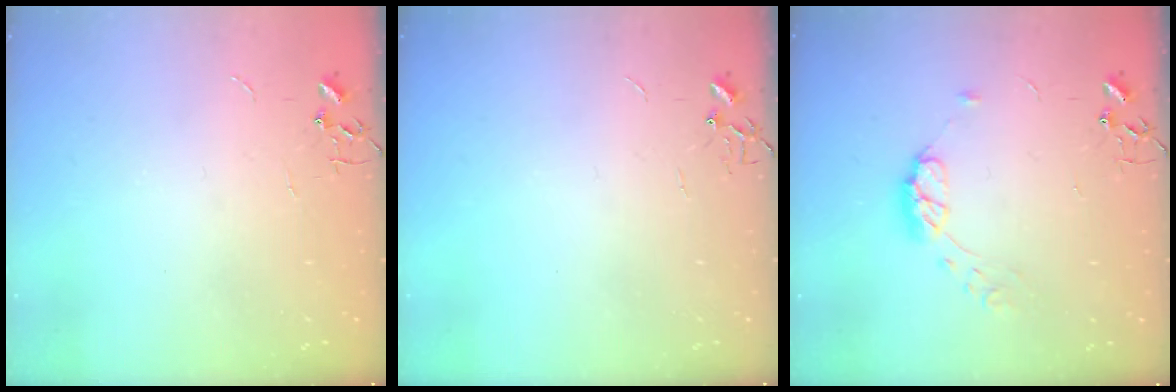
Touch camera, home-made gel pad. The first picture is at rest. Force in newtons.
{"total": 0.0}
{"total": 8.7, "press": 8.7, "slide": 0.1}